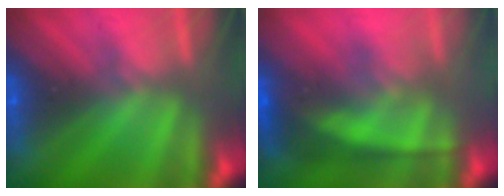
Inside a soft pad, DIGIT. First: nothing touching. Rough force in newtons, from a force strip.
{"total": 2.7}